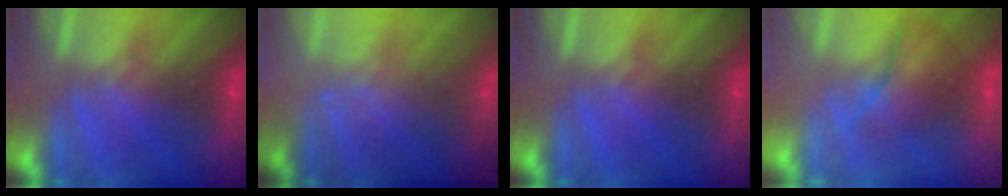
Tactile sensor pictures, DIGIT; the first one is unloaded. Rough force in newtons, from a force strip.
{"total": 8.2}
{"total": 0.0}
{"total": 2.2}